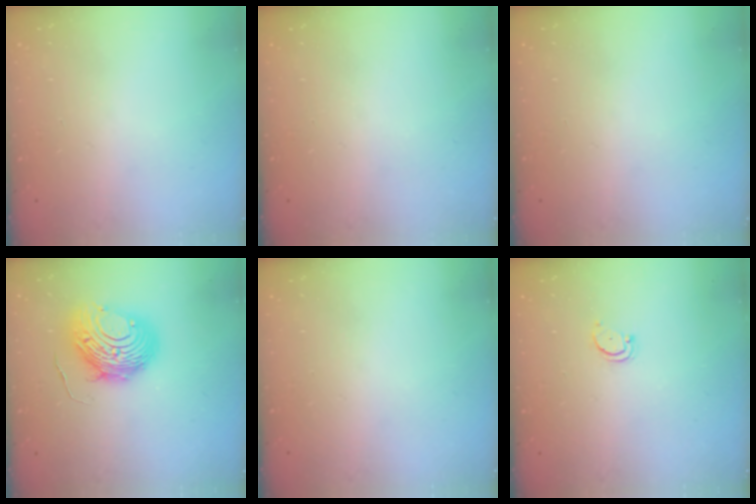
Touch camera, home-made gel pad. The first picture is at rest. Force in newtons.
{"total": 0.0}
{"total": 0.0}
{"total": 11.6, "press": 11.5, "slide": 1.2}
{"total": 0.0}
{"total": 2.3, "press": 2.3, "slide": 0.2}